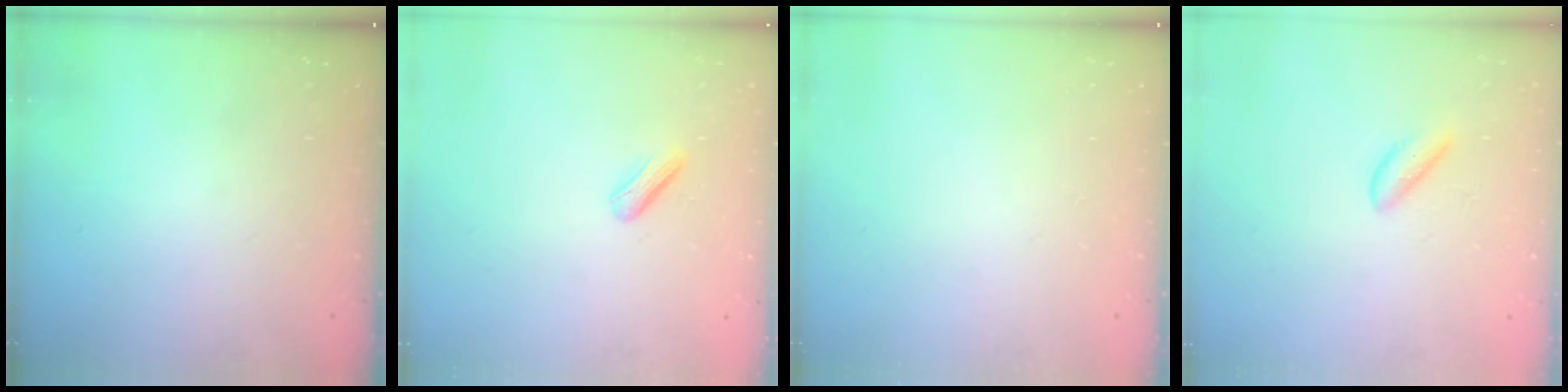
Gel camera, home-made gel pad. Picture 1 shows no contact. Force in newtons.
{"total": 3.6, "press": 3.5, "slide": 0.8}
{"total": 0.0}
{"total": 2.3, "press": 2.3, "slide": 0.3}